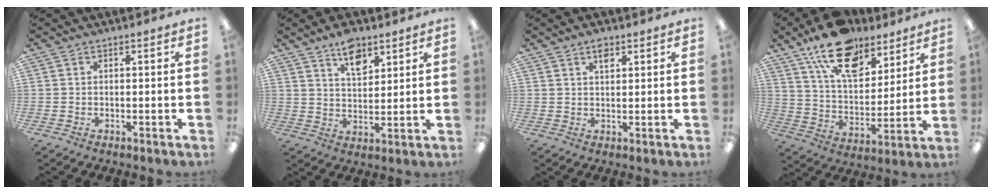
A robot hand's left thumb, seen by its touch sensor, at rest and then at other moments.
{"total": 8.4, "force": [5.8, 4.3, 4.3], "torque": [-0.060, -0.028, 0.100]}
{"total": 3.2, "force": [2.1, 1.4, 2.0], "torque": [-0.027, -0.003, 0.034]}
{"total": 18.3, "force": [12.7, 9.1, 9.4], "torque": [-0.156, -0.064, 0.224]}